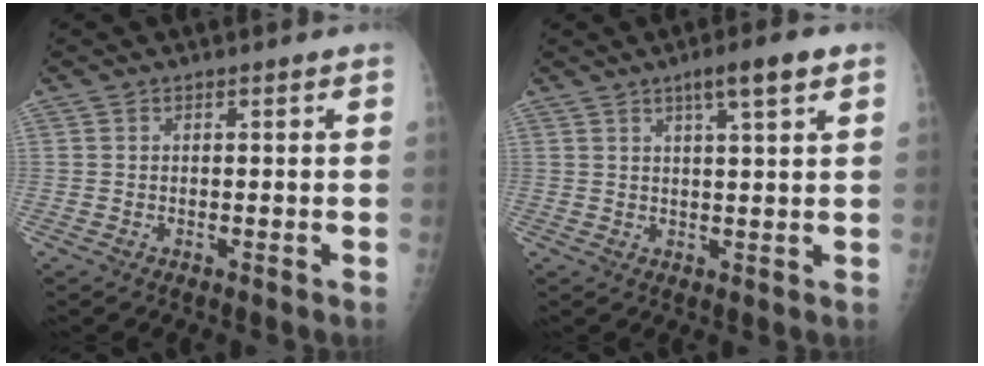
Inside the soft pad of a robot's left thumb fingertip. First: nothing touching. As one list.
[{"total": 6.0, "force": [3.3, 0.8, 4.9], "torque": [-0.077, -0.005, 0.052]}]